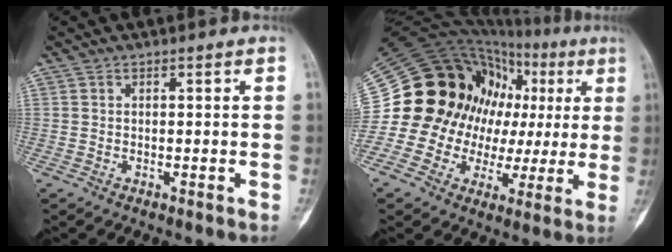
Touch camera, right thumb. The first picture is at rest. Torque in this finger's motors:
{"motor_torque": [1.57, 2.73, 0.19, -0.02, 0.09]}